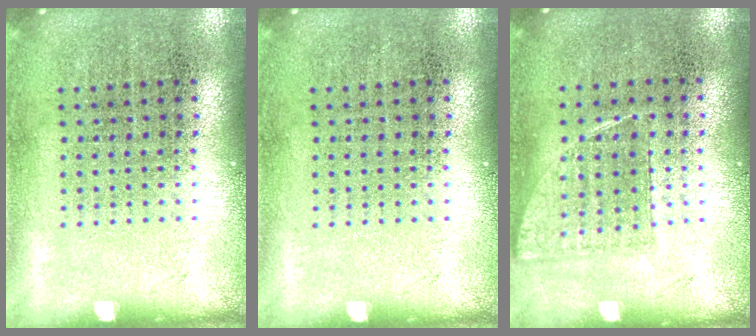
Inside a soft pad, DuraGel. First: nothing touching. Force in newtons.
{"total": 0.0}
{"total": 0.8, "press": 0.7, "slide": 0.2}